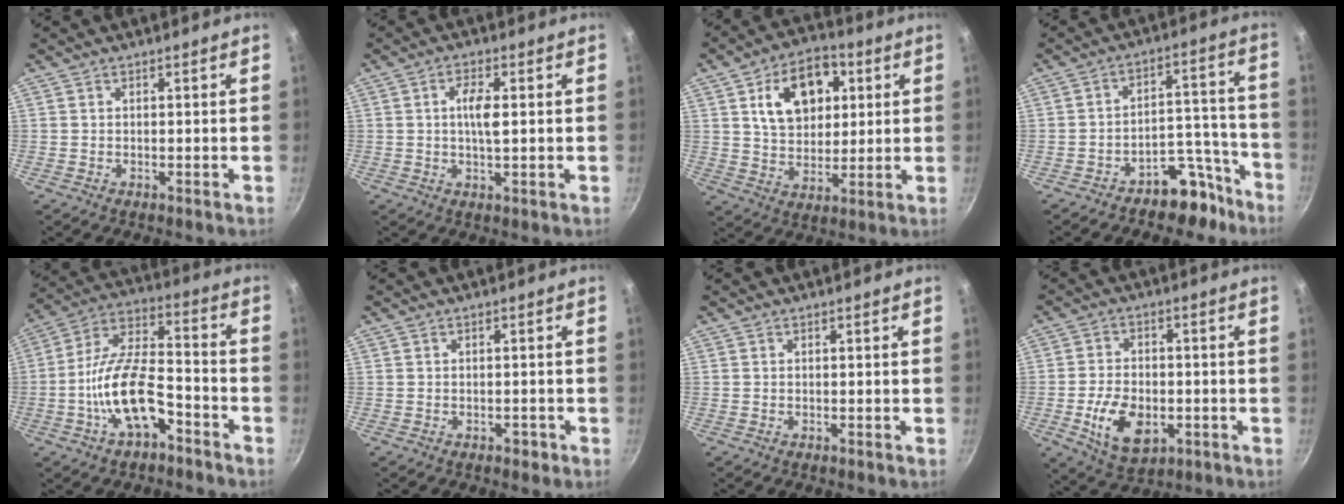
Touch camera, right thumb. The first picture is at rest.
{"total": 4.8, "force": [0.6, 1.7, 4.5], "torque": [-0.082, -0.002, 0.008]}
{"total": 14.4, "force": [4.6, 9.6, 9.7], "torque": [-0.120, -0.006, 0.077]}
{"total": 9.3, "force": [-6.9, 4.7, 4.0], "torque": [-0.024, 0.097, -0.109]}
{"total": 15.0, "force": [-5.9, 7.1, 11.8], "torque": [-0.221, 0.057, -0.106]}
{"total": 1.4, "force": [-0.7, 0.9, 0.7], "torque": [-0.003, 0.004, -0.009]}
{"total": 0.0}
{"total": 10.7, "force": [-3.0, 6.7, 7.8], "torque": [-0.124, 0.005, -0.043]}